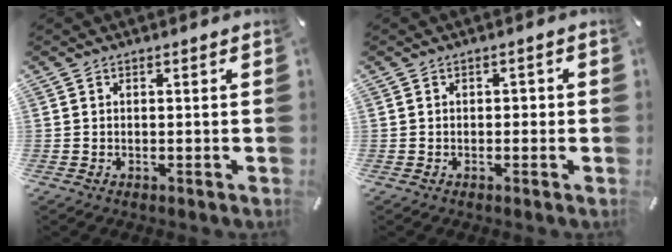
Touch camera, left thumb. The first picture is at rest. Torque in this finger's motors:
{"motor_torque": [0.25, 0.42, -0.01, -0.05, 0.00]}